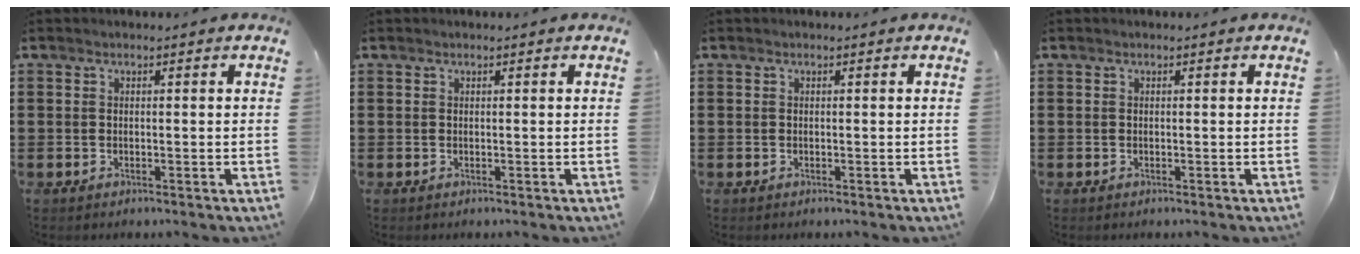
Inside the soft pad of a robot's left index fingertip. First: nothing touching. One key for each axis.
{"total": 0.0}
{"total": 0.0}
{"total": 0.0}